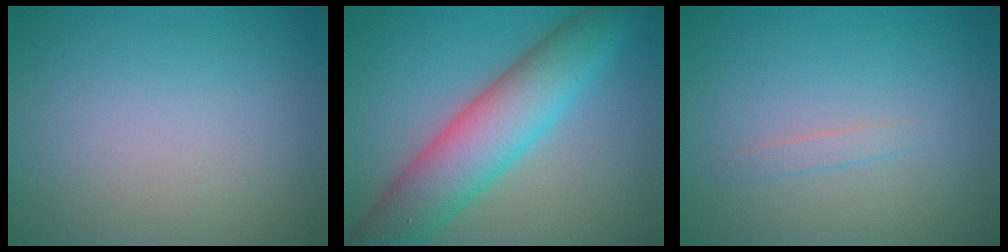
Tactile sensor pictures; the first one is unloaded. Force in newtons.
{"total": 8.4, "press": 8.4, "slide": 0.3}
{"total": 0.9, "press": 0.9, "slide": 0.0}